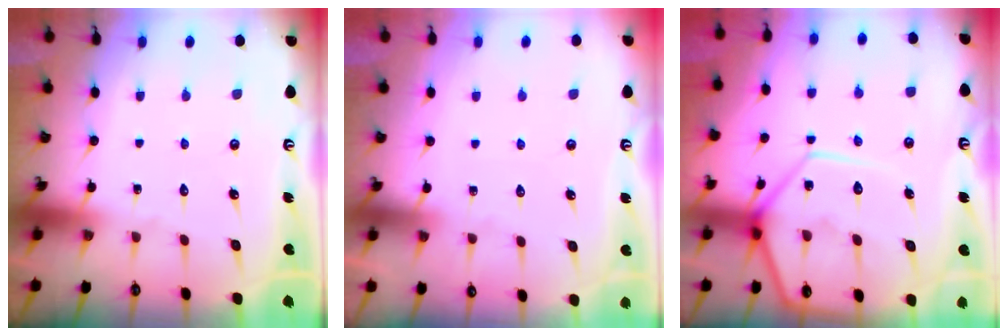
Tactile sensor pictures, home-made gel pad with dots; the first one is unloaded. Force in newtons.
{"total": 3.2, "press": 3.2, "slide": 0.5}
{"total": 14.7, "press": 14.6, "slide": 1.5}